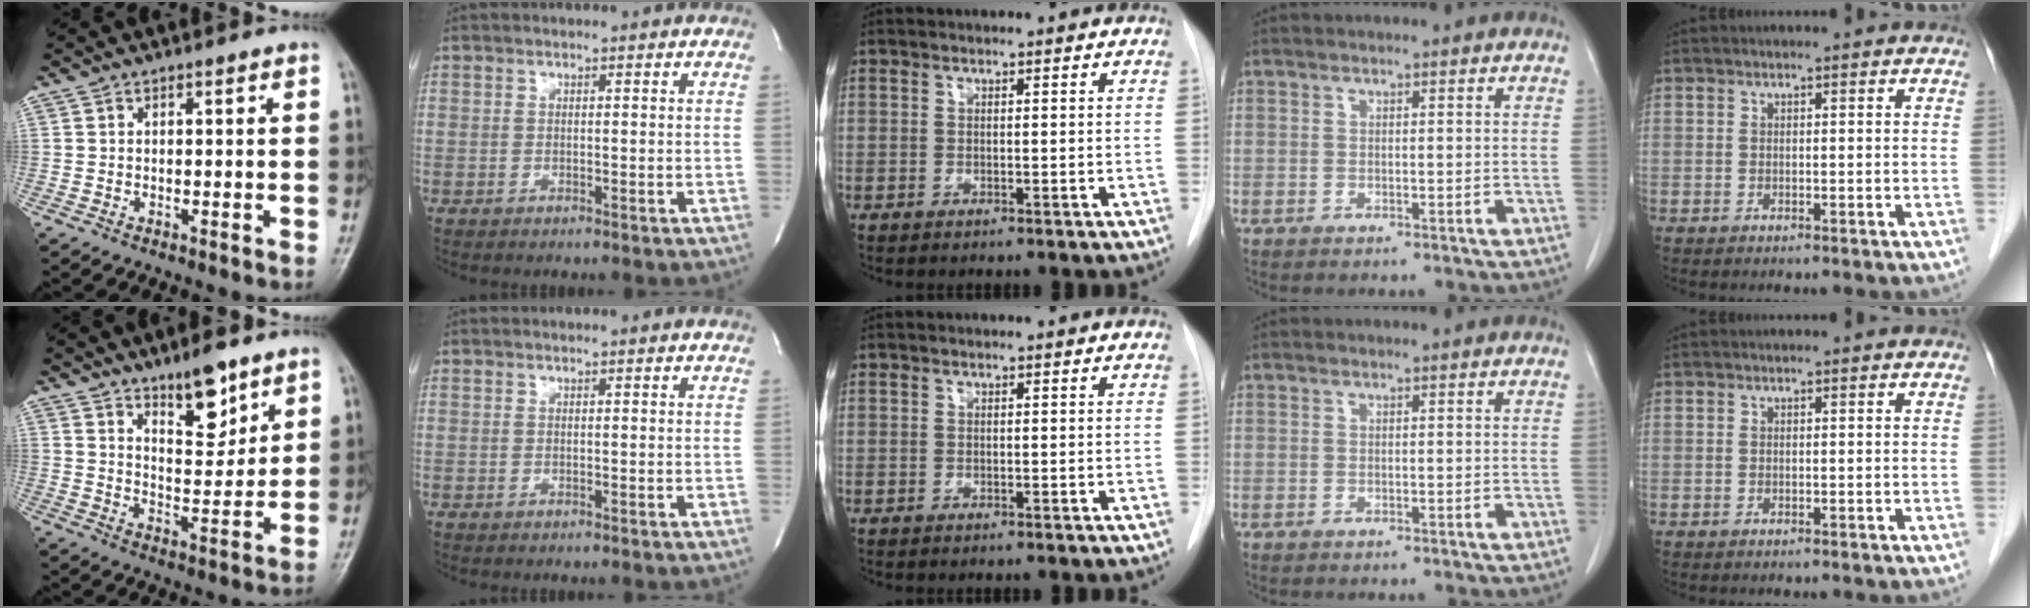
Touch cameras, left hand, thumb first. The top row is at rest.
{"thumb": {"total": 9.6, "force": [6.4, 3.7, 6.1], "torque": [-0.069, -0.048, 0.105]}}